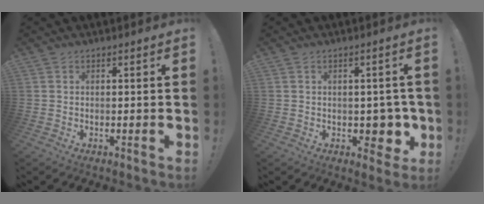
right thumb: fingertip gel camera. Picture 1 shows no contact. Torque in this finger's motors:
{"motor_torque": [0.06, -0.16, 0.20, -0.11, 0.00]}